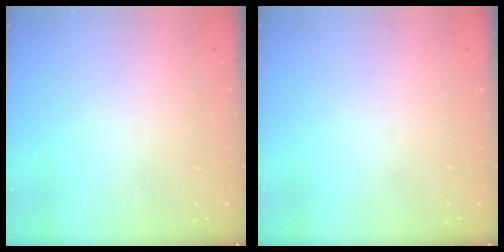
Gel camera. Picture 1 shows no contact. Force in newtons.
{"total": 0.0}